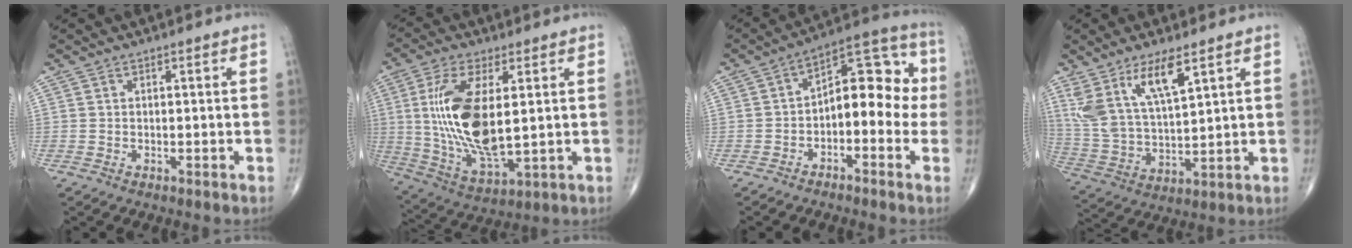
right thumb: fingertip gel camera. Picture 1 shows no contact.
{"total": 17.4, "force": [2.2, 7.1, 15.8], "torque": [-0.318, -0.021, 0.052]}
{"total": 12.7, "force": [-1.4, 7.2, 10.4], "torque": [-0.105, 0.050, -0.034]}
{"total": 12.7, "force": [7.1, 4.3, 9.6], "torque": [-0.191, -0.029, 0.150]}